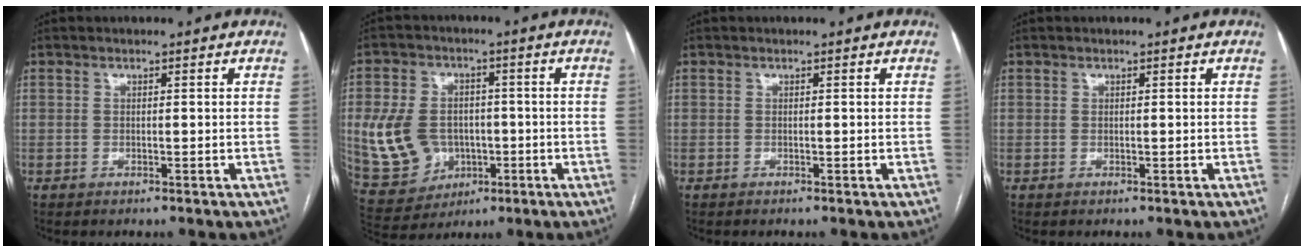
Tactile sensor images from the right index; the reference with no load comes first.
{"total": 11.9, "force": [-1.1, 9.6, 7.0], "torque": [-0.166, 0.018, 0.002]}
{"total": 0.0}
{"total": 0.0}